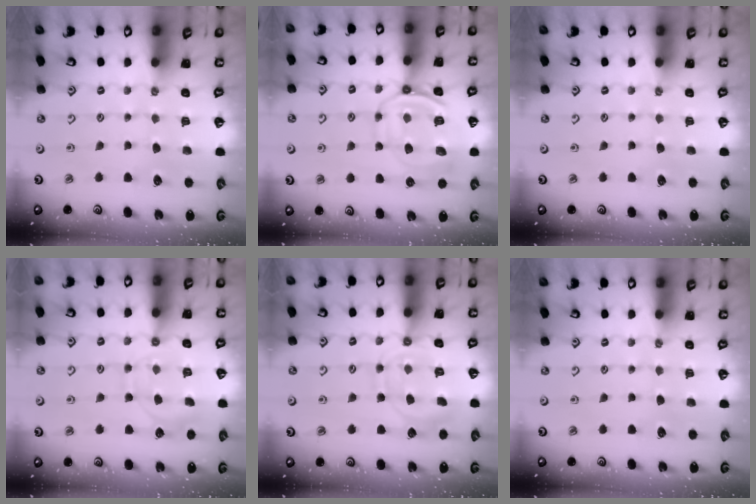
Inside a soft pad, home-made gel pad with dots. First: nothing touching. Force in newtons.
{"total": 10.0, "press": 9.9, "slide": 1.1}
{"total": 0.0}
{"total": 10.2, "press": 10.1, "slide": 0.8}
{"total": 11.5, "press": 11.5, "slide": 0.7}
{"total": 0.0}